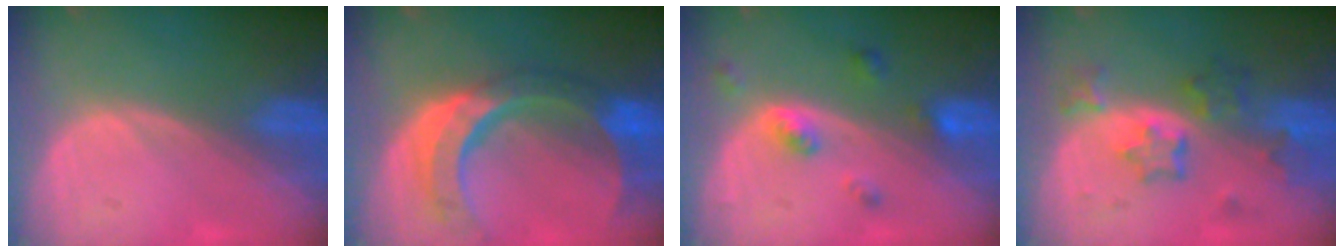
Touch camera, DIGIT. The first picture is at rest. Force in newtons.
{"total": 11.3, "press": 9.5, "slide": 6.0}
{"total": 4.4, "press": 4.1, "slide": 1.7}
{"total": 7.1, "press": 6.3, "slide": 3.3}